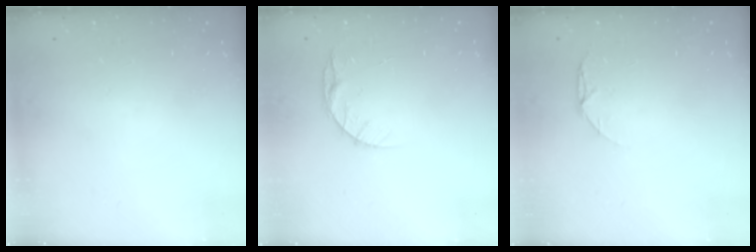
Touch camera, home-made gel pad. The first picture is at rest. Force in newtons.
{"total": 6.1, "press": 6.0, "slide": 0.6}
{"total": 4.4, "press": 4.4, "slide": 0.5}